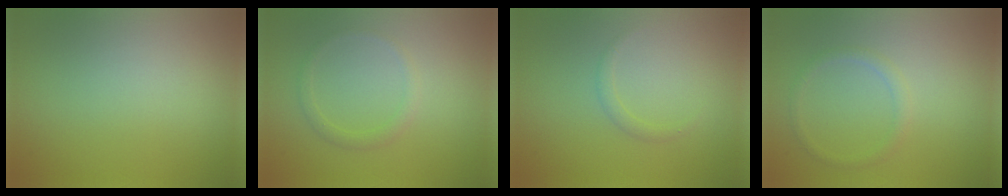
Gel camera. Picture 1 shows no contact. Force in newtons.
{"total": 1.2, "press": 1.2, "slide": 0.0}
{"total": 0.9, "press": 0.9, "slide": 0.0}
{"total": 1.2, "press": 1.2, "slide": 0.0}